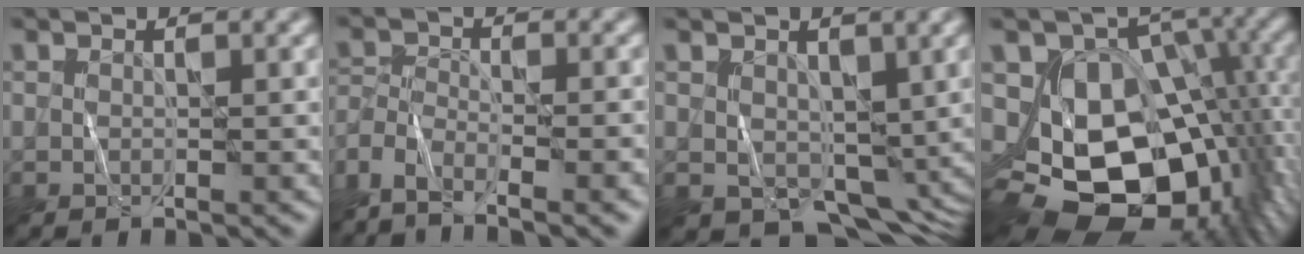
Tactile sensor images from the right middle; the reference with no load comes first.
{"total": 7.2, "force": [-5.7, 1.8, 4.1], "torque": [-0.073, -0.011, -0.109]}
{"total": 5.9, "force": [-0.7, 4.4, 3.8], "torque": [-0.064, -0.022, -0.004]}
{"total": 14.6, "force": [-2.0, 10.7, 9.8], "torque": [-0.147, -0.013, -0.024]}